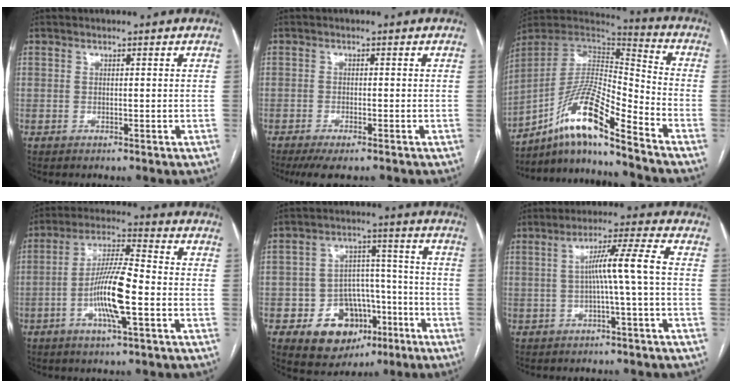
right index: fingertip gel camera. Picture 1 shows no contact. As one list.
[{"total": 5.6, "force": [-4.4, 1.1, 3.3], "torque": [-0.047, -0.010, -0.066]}, {"total": 15.6, "force": [-10.9, 0.9, 11.1], "torque": [-0.212, 0.013, -0.194]}, {"total": 11.3, "force": [-3.2, 1.2, 10.8], "torque": [-0.208, 0.001, -0.062]}, {"total": 12.2, "force": [-5.6, 9.3, 5.6], "torque": [-0.069, 0.034, -0.070]}, {"total": 6.7, "force": [-0.4, -1.2, 6.6], "torque": [-0.113, 0.019, -0.003]}]